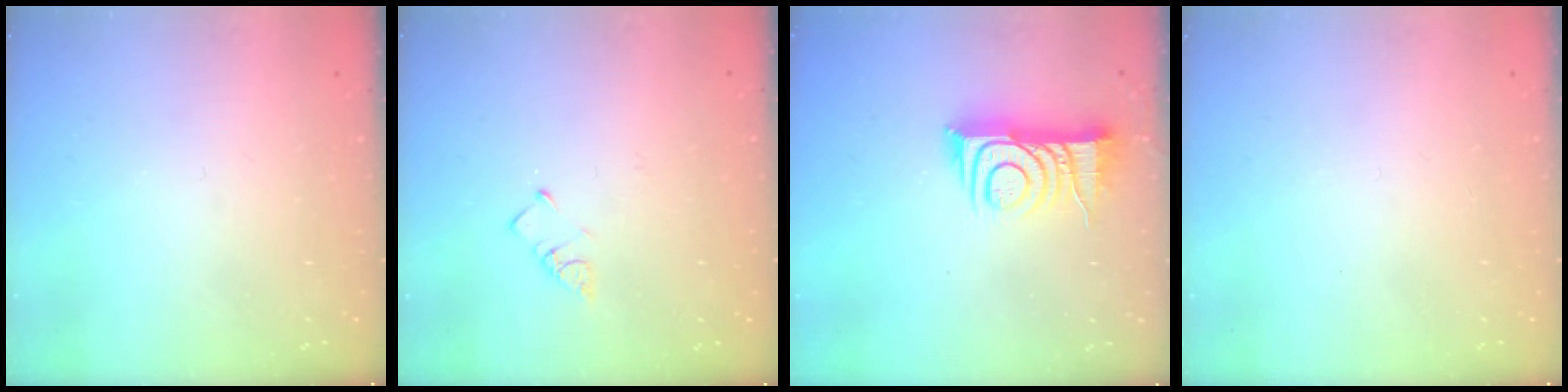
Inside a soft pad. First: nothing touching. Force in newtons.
{"total": 2.7, "press": 2.7, "slide": 0.4}
{"total": 11.5, "press": 11.5, "slide": 0.3}
{"total": 1.6, "press": 1.6, "slide": 0.1}